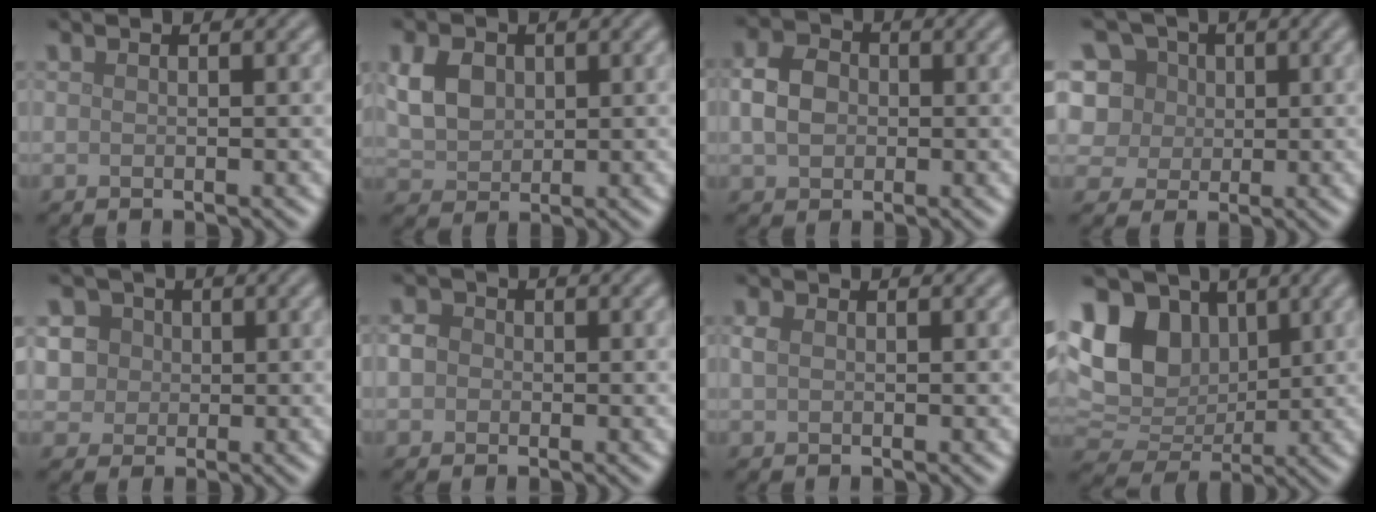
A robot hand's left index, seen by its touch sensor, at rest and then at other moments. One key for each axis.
{"total": 4.7, "fx": 1.2, "fy": 3.5, "fz": 2.9, "tx": -0.071, "ty": 0.010, "tz": 0.019}
{"total": 3.6, "fx": 0.0, "fy": 2.9, "fz": 2.1, "tx": -0.049, "ty": 0.003, "tz": -0.008}
{"total": 10.2, "fx": 4.0, "fy": 8.3, "fz": 4.5, "tx": -0.095, "ty": 0.037, "tz": 0.051}
{"total": 6.1, "fx": 2.1, "fy": 5.1, "fz": 2.4, "tx": -0.039, "ty": 0.027, "tz": 0.016}
{"total": 2.1, "fx": 0.0, "fy": 1.9, "fz": 0.9, "tx": -0.004, "ty": 0.006, "tz": -0.011}
{"total": 1.1, "fx": 0.2, "fy": 0.8, "fz": 0.7, "tx": -0.013, "ty": 0.002, "tz": 0.001}
{"total": 12.5, "fx": 4.1, "fy": 9.1, "fz": 7.6, "tx": -0.154, "ty": 0.037, "tz": 0.061}